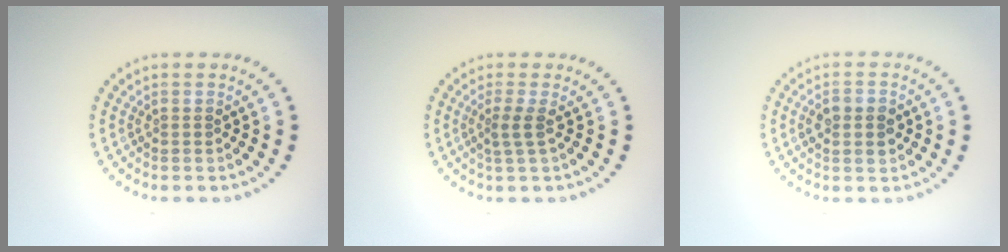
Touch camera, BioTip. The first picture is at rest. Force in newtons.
{"total": 1.7, "press": 1.1, "slide": 1.2}
{"total": 2.9, "press": 2.9, "slide": 0.1}